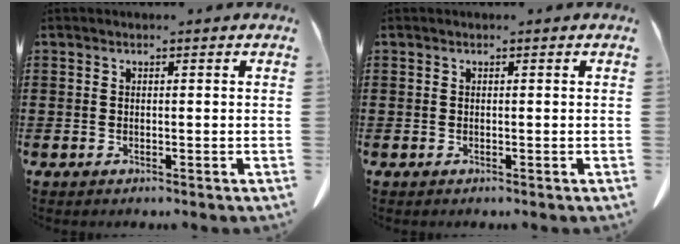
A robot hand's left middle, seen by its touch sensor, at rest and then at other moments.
{"total": 0.0}